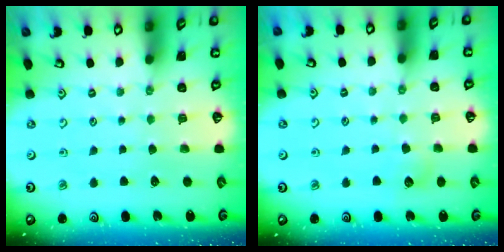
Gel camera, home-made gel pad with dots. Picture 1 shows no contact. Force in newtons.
{"total": 4.7, "press": 4.7, "slide": 0.6}